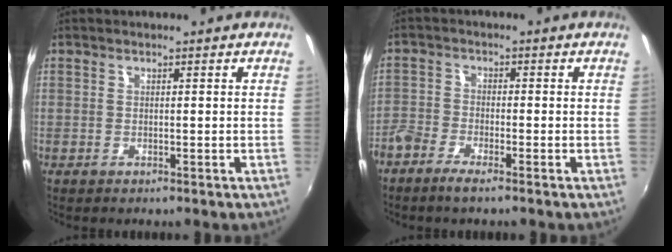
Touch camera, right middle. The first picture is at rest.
{"total": 4.0, "force": [-3.1, 1.1, 2.2], "torque": [-0.064, -0.003, -0.071]}